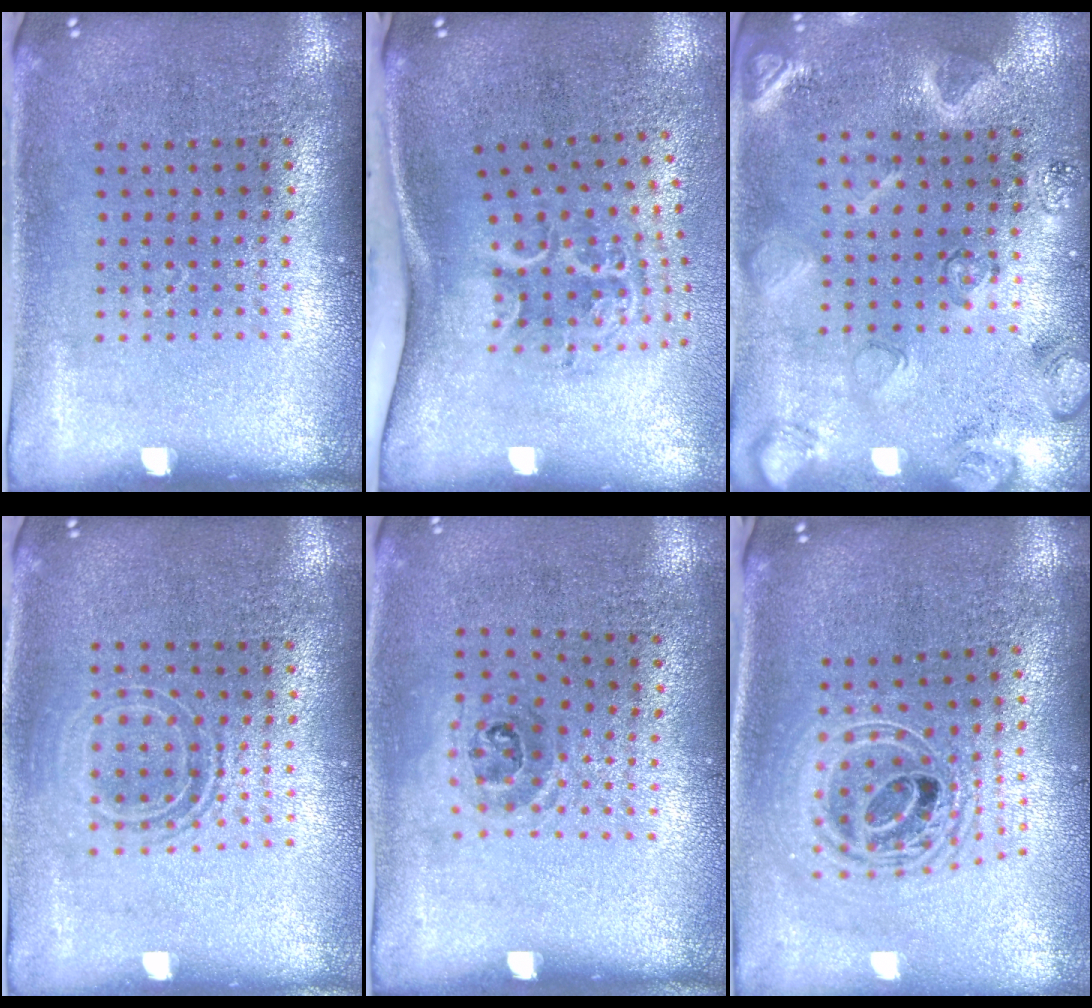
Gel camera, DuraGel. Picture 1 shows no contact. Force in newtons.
{"total": 2.2, "press": 1.3, "slide": 1.8}
{"total": 2.3, "press": 2.3, "slide": 0.1}
{"total": 1.5, "press": 1.2, "slide": 0.9}
{"total": 1.0, "press": 0.7, "slide": 0.7}
{"total": 2.3, "press": 1.8, "slide": 1.4}